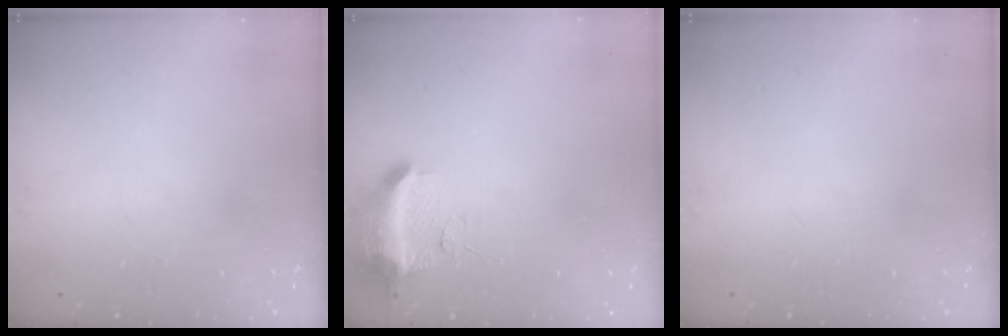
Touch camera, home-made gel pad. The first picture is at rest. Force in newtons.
{"total": 10.0, "press": 10.0, "slide": 0.4}
{"total": 0.0}